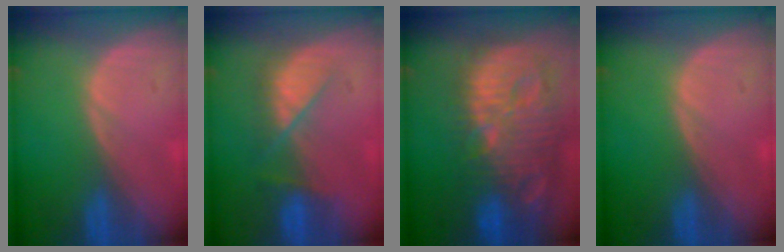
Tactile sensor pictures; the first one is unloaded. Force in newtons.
{"total": 5.4, "press": 5.4, "slide": 0.5}
{"total": 14.3, "press": 12.4, "slide": 7.2}
{"total": 0.0}